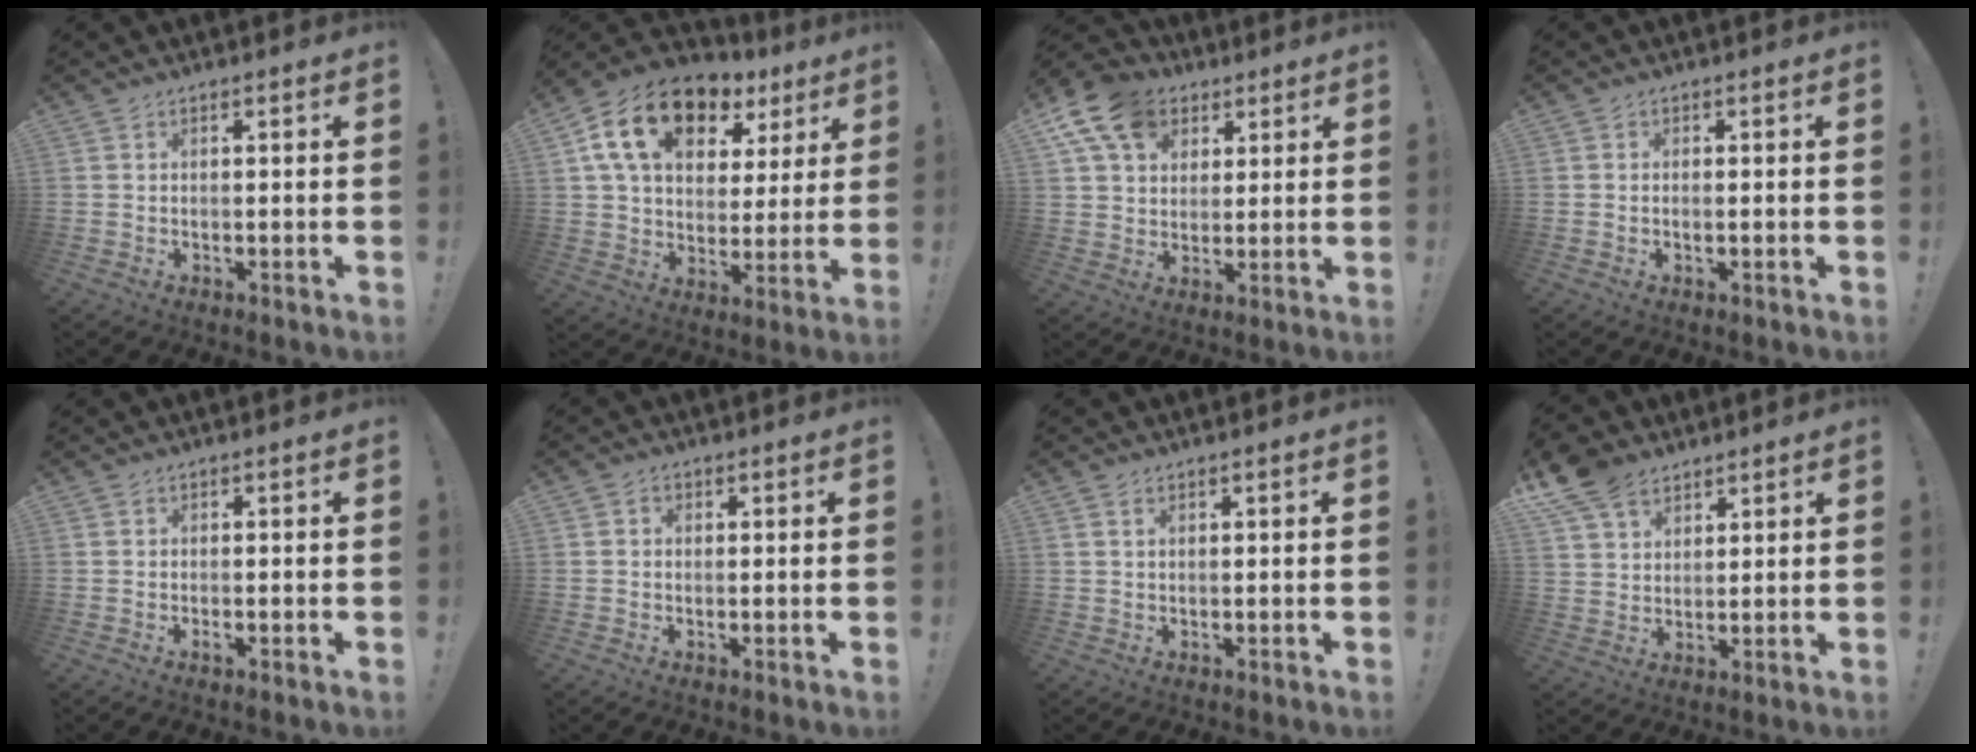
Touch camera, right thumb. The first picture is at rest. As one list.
[{"total": 17.9, "force": [9.4, 11.0, 10.5], "torque": [-0.183, -0.031, 0.172]}, {"total": 15.0, "force": [6.8, 11.0, 7.5], "torque": [-0.125, -0.027, 0.131]}, {"total": 0.8, "force": [-0.1, 0.2, 0.7], "torque": [-0.006, -0.002, -0.004]}, {"total": 0.9, "force": [-0.6, 0.0, 0.6], "torque": [-0.017, 0.002, -0.009]}, {"total": 1.4, "force": [0.0, 1.2, 0.6], "torque": [-0.008, 0.004, -0.001]}, {"total": 0.9, "force": [0.5, 0.3, 0.7], "torque": [-0.023, 0.005, 0.011]}, {"total": 9.7, "force": [6.8, 5.9, 3.7], "torque": [-0.077, -0.032, 0.137]}]